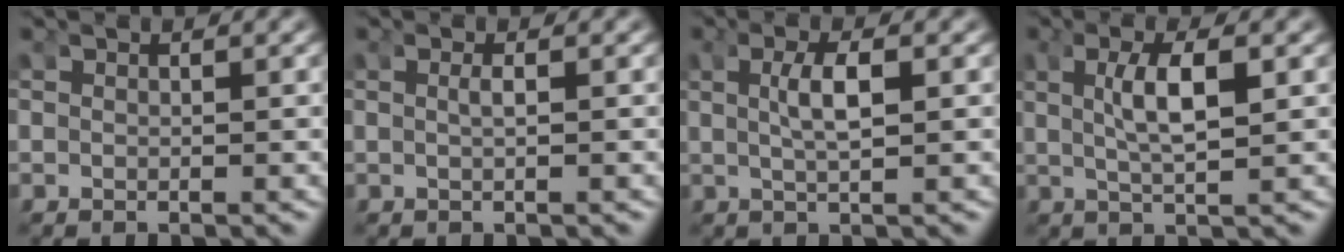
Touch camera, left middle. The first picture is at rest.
{"total": 0.8, "force": [-0.4, -0.3, 0.6], "torque": [-0.018, -0.010, -0.001]}
{"total": 2.2, "force": [0.0, 0.0, 2.2], "torque": [-0.046, -0.010, 0.009]}
{"total": 3.0, "force": [0.2, 0.2, 3.0], "torque": [-0.060, -0.010, 0.012]}